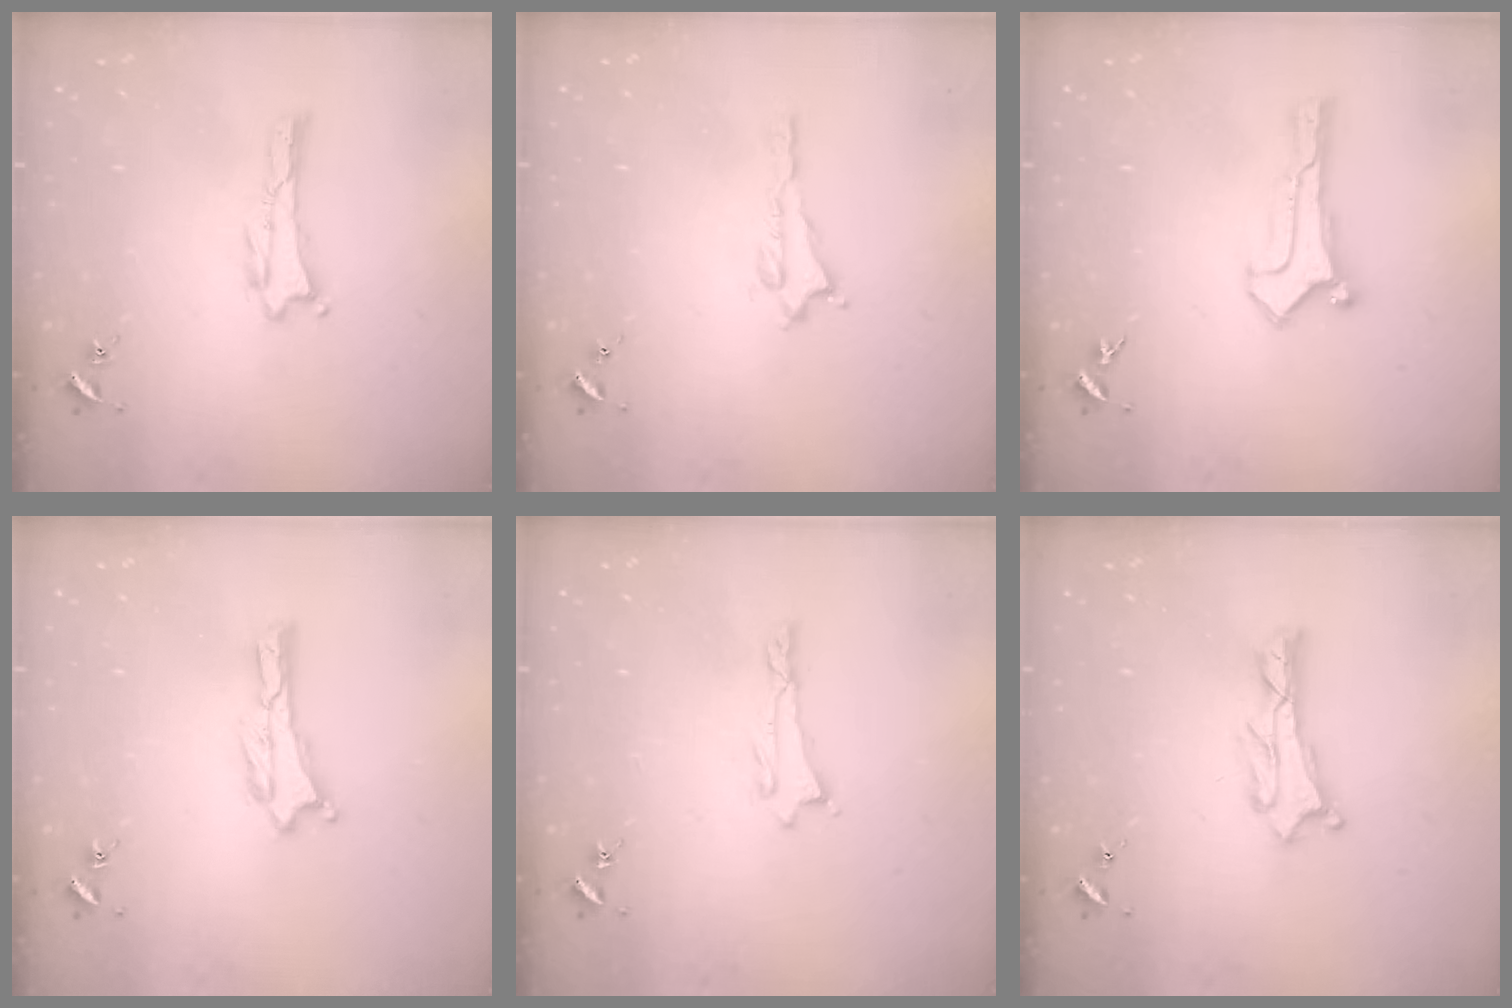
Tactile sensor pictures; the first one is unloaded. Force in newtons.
{"total": 0.6, "press": 0.5, "slide": 0.2}
{"total": 0.0}
{"total": 0.0}
{"total": 0.5, "press": 0.5, "slide": 0.2}
{"total": 1.1, "press": 1.0, "slide": 0.2}